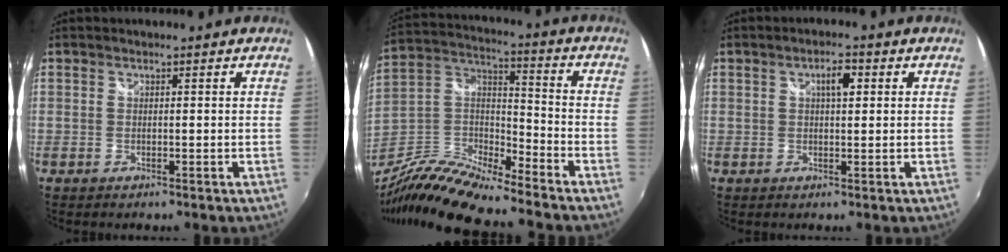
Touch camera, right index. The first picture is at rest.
{"total": 14.0, "force": [-11.9, 1.5, 7.3], "torque": [-0.164, 0.000, -0.242]}
{"total": 3.2, "force": [1.0, 1.2, 2.8], "torque": [-0.045, 0.009, 0.015]}